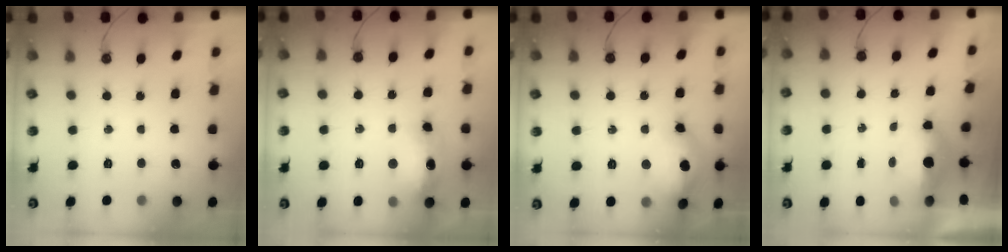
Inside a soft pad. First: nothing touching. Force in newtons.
{"total": 13.9, "press": 13.8, "slide": 1.5}
{"total": 23.0, "press": 19.6, "slide": 12.0}
{"total": 15.1, "press": 8.0, "slide": 12.8}